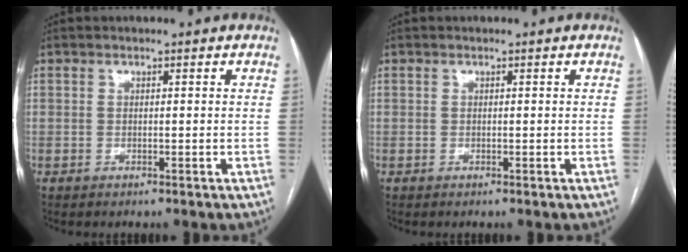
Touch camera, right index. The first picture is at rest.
{"total": 0.0}